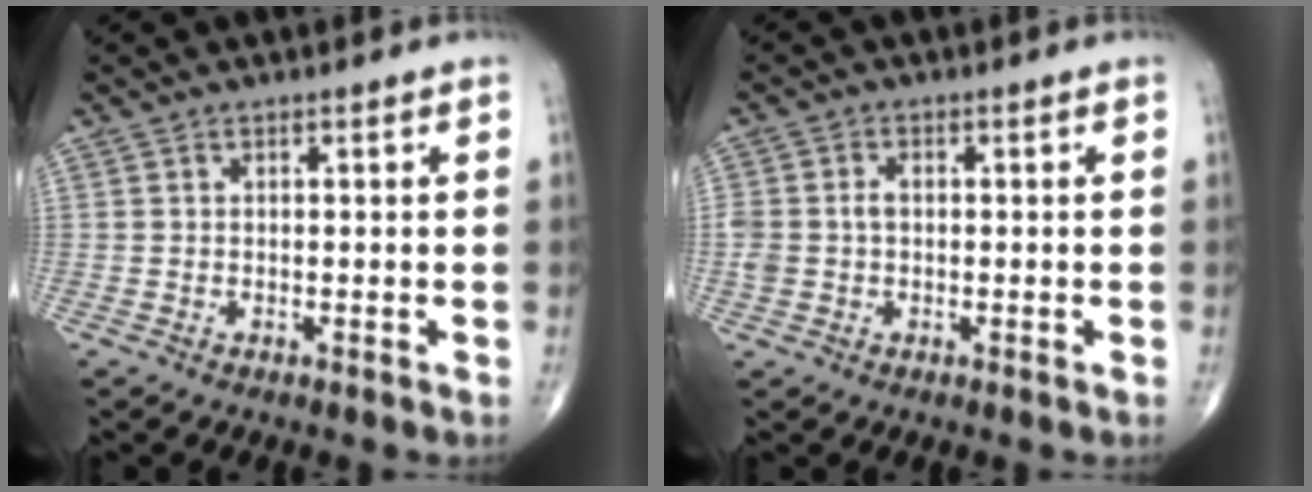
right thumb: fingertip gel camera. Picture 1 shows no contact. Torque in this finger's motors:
{"motor_torque": [0.94, 0.84, 0.84, 0.06, 0.04]}